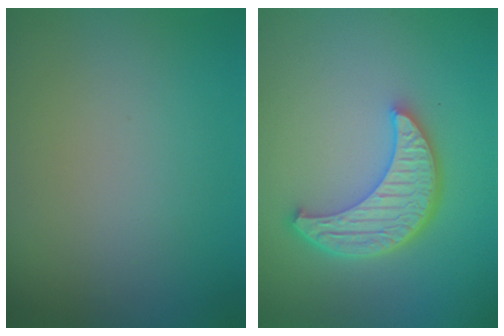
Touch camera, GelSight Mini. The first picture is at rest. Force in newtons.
{"total": 5.5, "press": 4.2, "slide": 3.6}